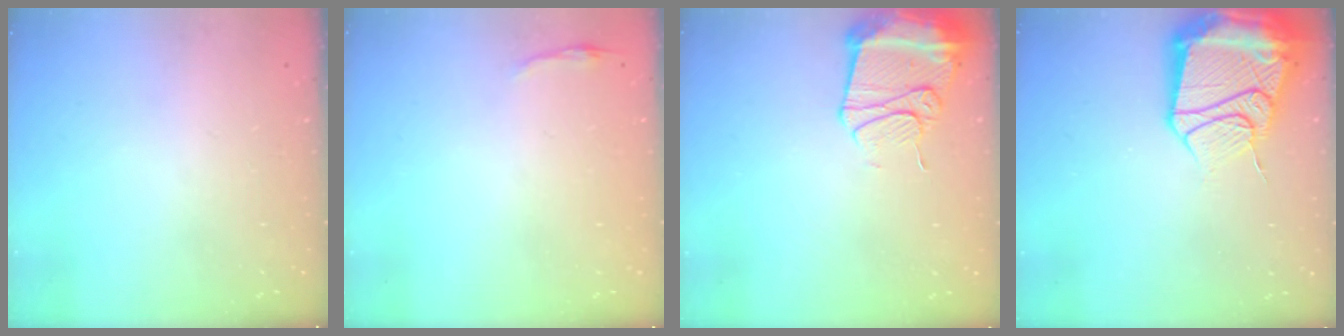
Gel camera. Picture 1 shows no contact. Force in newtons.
{"total": 2.8, "press": 2.8, "slide": 0.6}
{"total": 13.2, "press": 13.2, "slide": 1.4}
{"total": 20.6, "press": 20.5, "slide": 2.3}